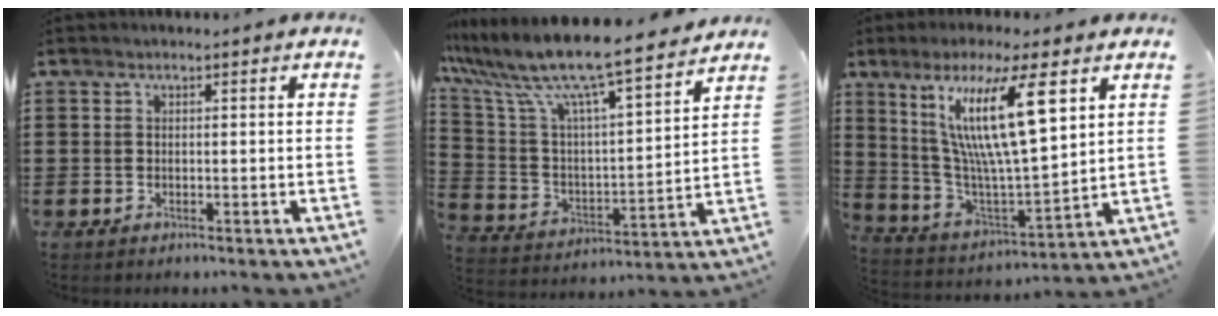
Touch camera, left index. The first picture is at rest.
{"total": 9.4, "force": [8.1, 0.2, 4.8], "torque": [-0.130, -0.065, 0.129]}
{"total": 15.2, "force": [7.3, 2.8, 13.0], "torque": [-0.261, -0.019, 0.115]}